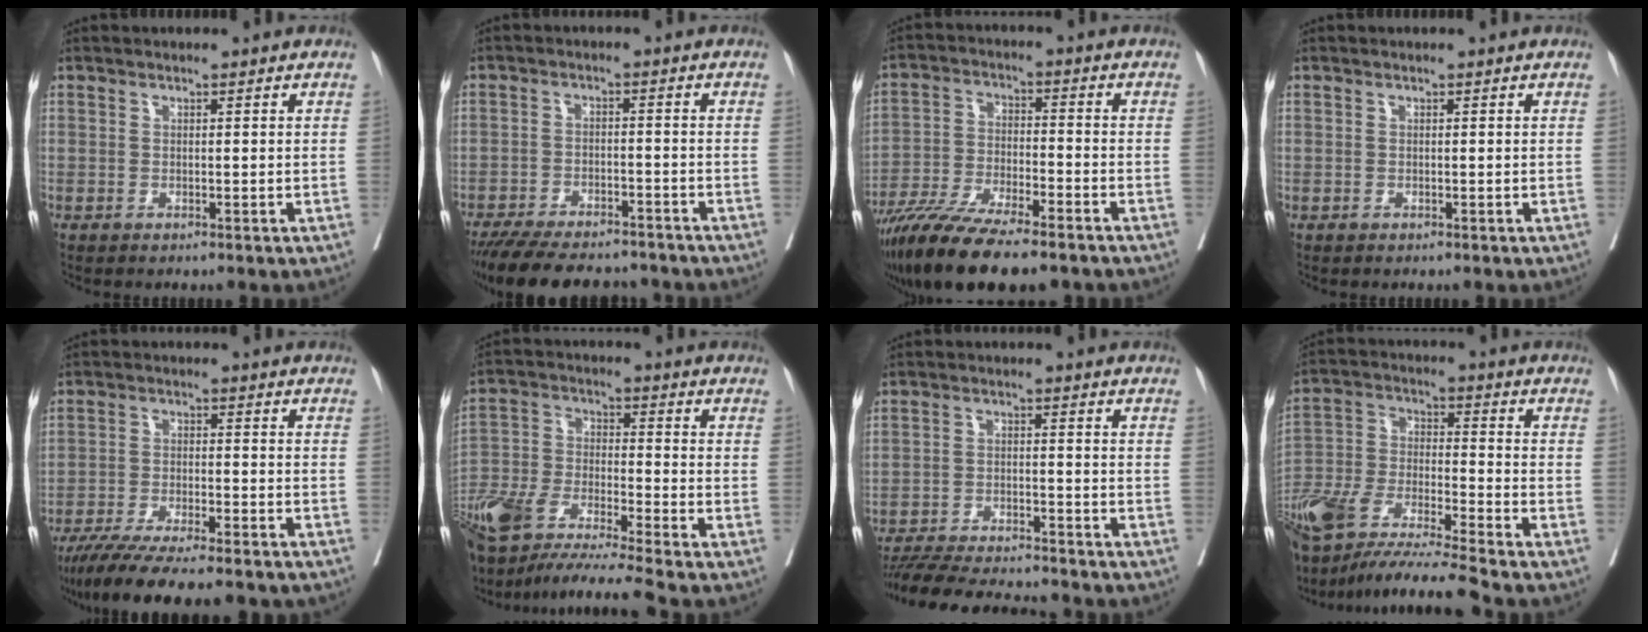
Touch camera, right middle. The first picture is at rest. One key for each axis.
{"total": 15.1, "fx": -13.2, "fy": 4.1, "fz": 6.0, "tx": -0.122, "ty": -0.010, "tz": -0.190}
{"total": 15.9, "fx": -12.4, "fy": 2.8, "fz": 9.5, "tx": -0.182, "ty": -0.038, "tz": -0.214}
{"total": 0.5, "fx": -0.2, "fy": 0.5, "fz": -0.1, "tx": 0.004, "ty": 0.005, "tz": -0.007}
{"total": 15.6, "fx": -13.3, "fy": 1.6, "fz": 8.1, "tx": -0.131, "ty": -0.031, "tz": -0.204}
{"total": 16.8, "fx": -14.4, "fy": -0.3, "fz": 8.7, "tx": -0.196, "ty": -0.026, "tz": -0.269}
{"total": 14.3, "fx": -13.2, "fy": 1.3, "fz": 5.2, "tx": -0.087, "ty": -0.014, "tz": -0.203}
{"total": 17.3, "fx": -14.9, "fy": -0.3, "fz": 8.8, "tx": -0.203, "ty": -0.018, "tz": -0.281}